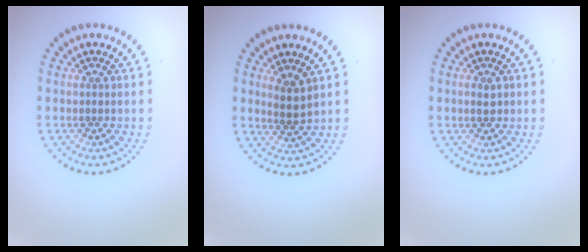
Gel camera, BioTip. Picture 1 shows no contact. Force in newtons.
{"total": 1.8, "press": 1.5, "slide": 1.1}
{"total": 1.0, "press": 1.0, "slide": 0.2}